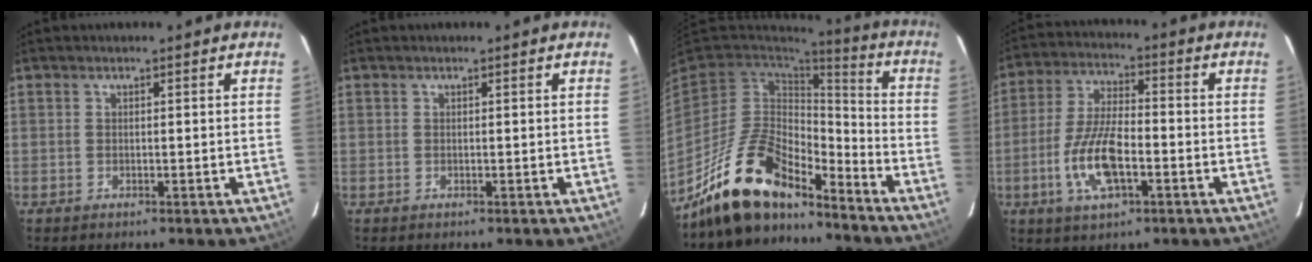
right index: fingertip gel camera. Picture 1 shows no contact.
{"total": 0.0}
{"total": 17.0, "force": [-13.4, 6.5, 8.3], "torque": [-0.182, 0.006, -0.240]}
{"total": 11.8, "force": [-4.0, 4.4, 10.2], "torque": [-0.212, -0.002, -0.074]}